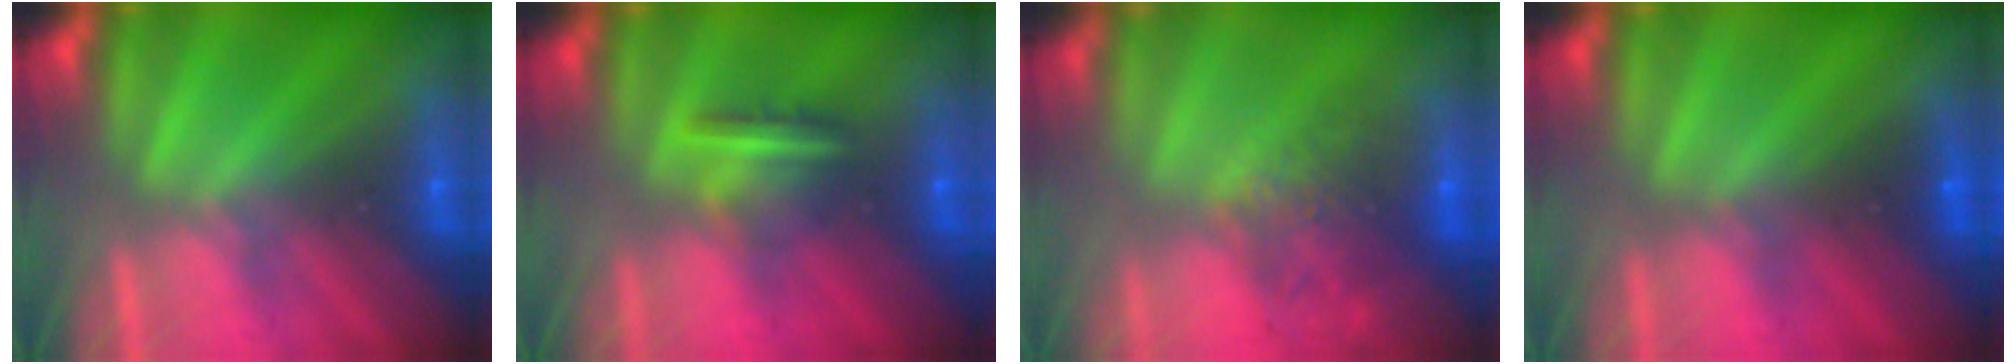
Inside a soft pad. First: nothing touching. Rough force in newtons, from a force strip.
{"total": 9.3}
{"total": 7.6}
{"total": 2.4}